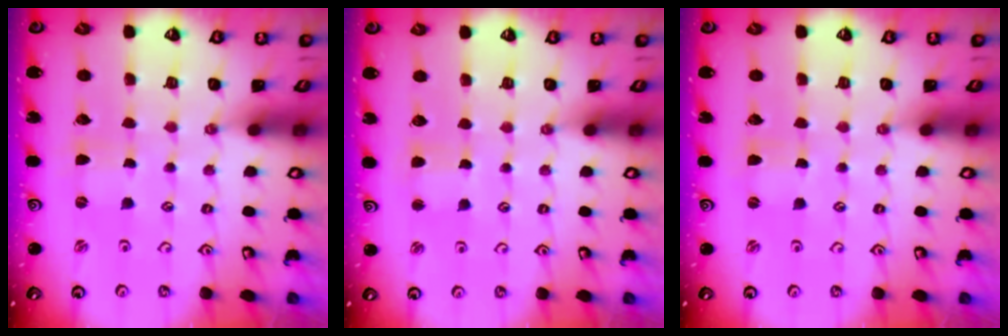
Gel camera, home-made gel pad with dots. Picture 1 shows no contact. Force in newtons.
{"total": 2.7, "press": 2.6, "slide": 0.4}
{"total": 0.0}